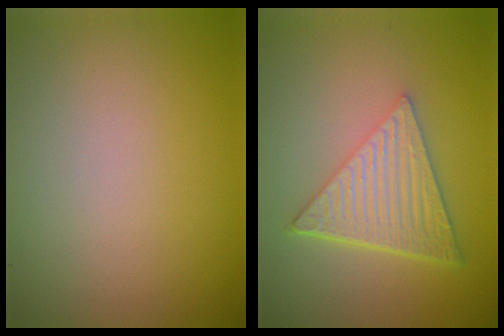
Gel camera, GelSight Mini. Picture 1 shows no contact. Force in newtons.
{"total": 6.7, "press": 4.5, "slide": 5.0}